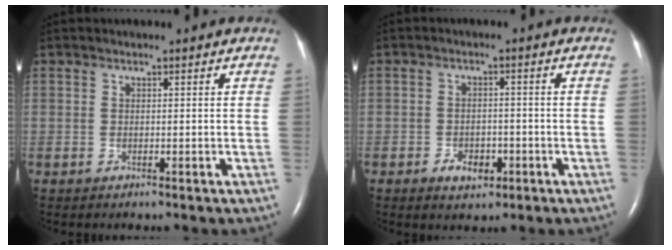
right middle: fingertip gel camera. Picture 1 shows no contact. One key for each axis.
{"total": 3.6, "fx": -1.7, "fy": 2.3, "fz": 2.1, "tx": -0.031, "ty": 0.004, "tz": -0.020}